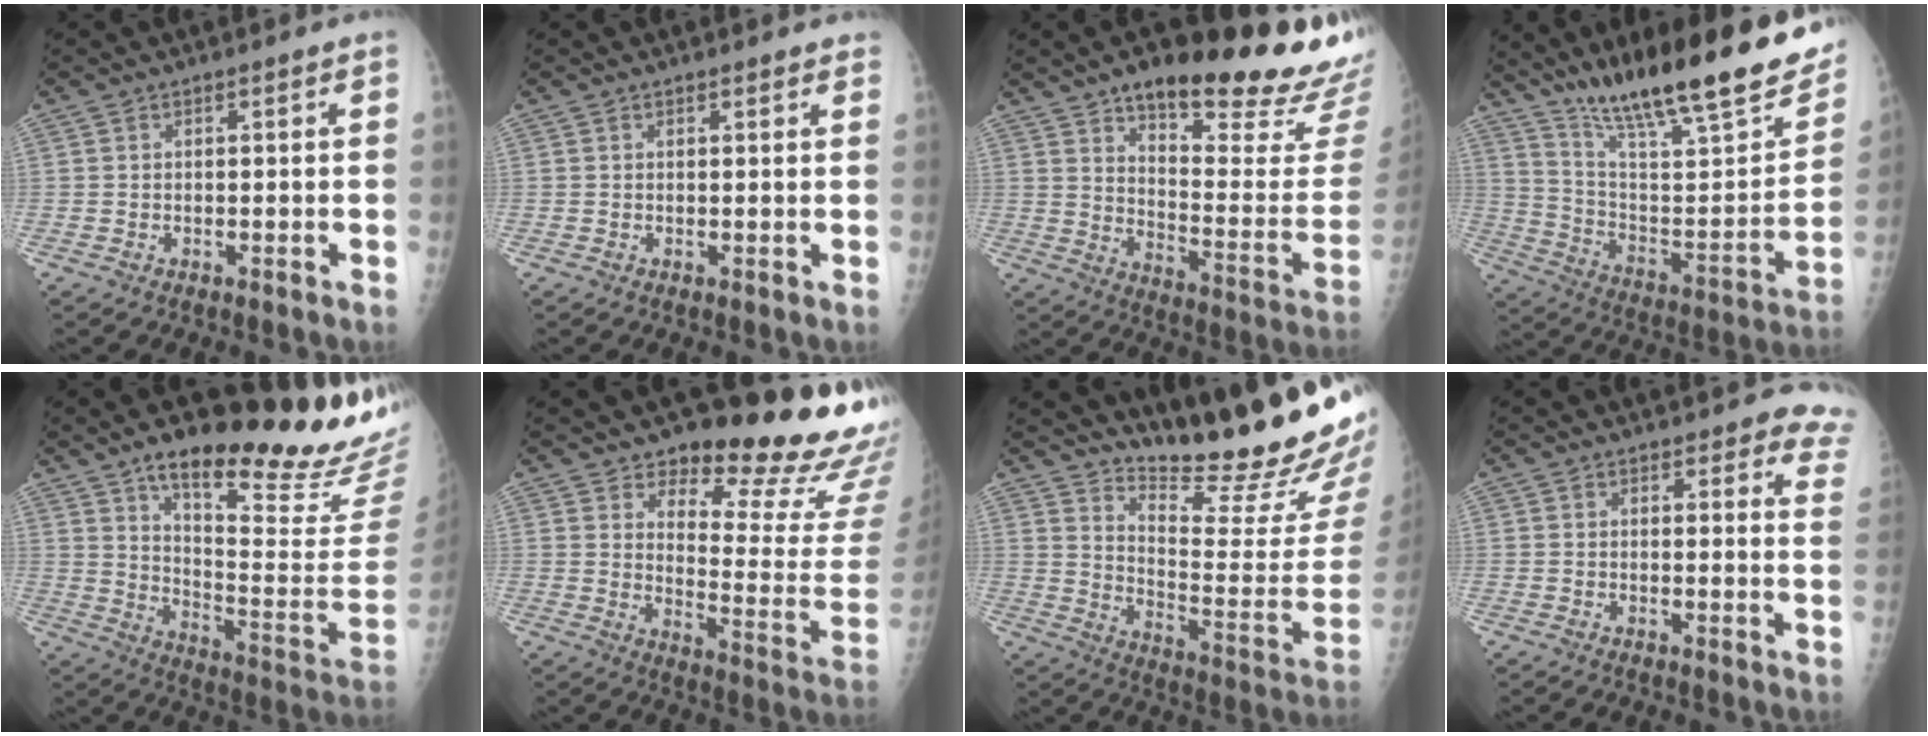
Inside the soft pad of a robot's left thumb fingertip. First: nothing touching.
{"total": 2.0, "force": [1.8, 0.5, 0.9], "torque": [-0.004, 0.000, 0.018]}
{"total": 26.1, "force": [19.0, 6.6, 16.6], "torque": [-0.184, -0.101, 0.265]}
{"total": 29.3, "force": [20.2, 6.2, 20.3], "torque": [-0.293, -0.062, 0.324]}
{"total": 28.3, "force": [20.6, 6.1, 18.5], "torque": [-0.228, -0.117, 0.287]}
{"total": 19.1, "force": [16.1, 4.4, 9.2], "torque": [-0.069, -0.157, 0.207]}
{"total": 22.6, "force": [20.0, 1.8, 10.5], "torque": [-0.128, -0.183, 0.288]}
{"total": 9.0, "force": [7.7, 3.2, 3.3], "torque": [0.010, -0.032, 0.057]}